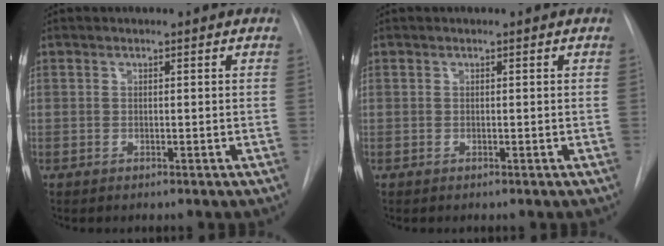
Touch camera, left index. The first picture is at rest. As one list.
[{"total": 0.0}]